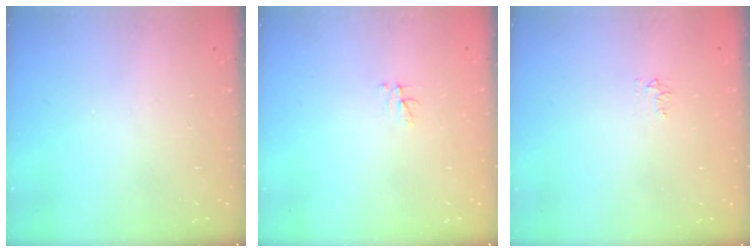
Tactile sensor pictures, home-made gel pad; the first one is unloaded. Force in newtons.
{"total": 2.9, "press": 2.9, "slide": 0.4}
{"total": 3.8, "press": 3.7, "slide": 0.7}